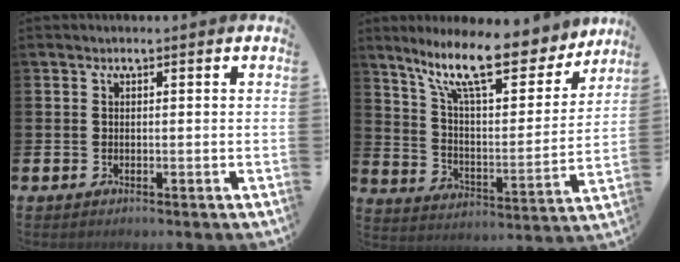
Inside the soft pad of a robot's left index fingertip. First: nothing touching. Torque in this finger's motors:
{"motor_torque": [0.85, -1.29, 1.05, 0.21]}